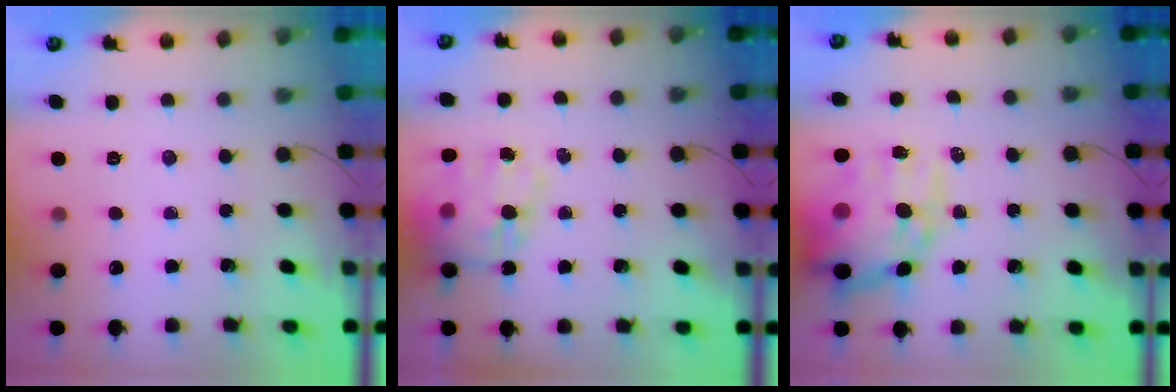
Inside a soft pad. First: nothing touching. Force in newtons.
{"total": 16.5, "press": 16.0, "slide": 4.3}
{"total": 19.4, "press": 18.8, "slide": 4.8}